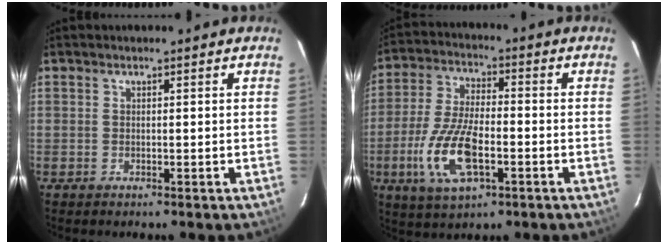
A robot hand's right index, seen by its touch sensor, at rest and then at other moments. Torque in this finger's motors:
{"motor_torque": [1.70, -0.44, 0.84, 0.15]}